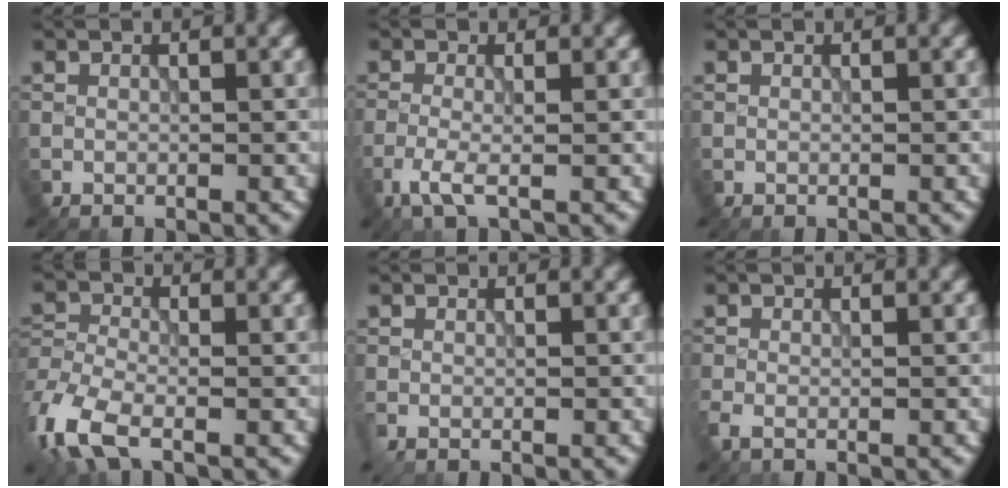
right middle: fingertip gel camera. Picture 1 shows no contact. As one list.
[{"total": 2.5, "force": [-1.4, 0.6, 2.0], "torque": [-0.047, -0.003, -0.034]}, {"total": 0.0}, {"total": 6.2, "force": [-3.6, 3.0, 4.1], "torque": [-0.104, -0.012, -0.087]}, {"total": 0.7, "force": [-0.3, 0.2, 0.6], "torque": [-0.015, -0.005, -0.007]}, {"total": 1.2, "force": [-0.7, 0.6, 0.8], "torque": [-0.023, -0.006, -0.016]}]